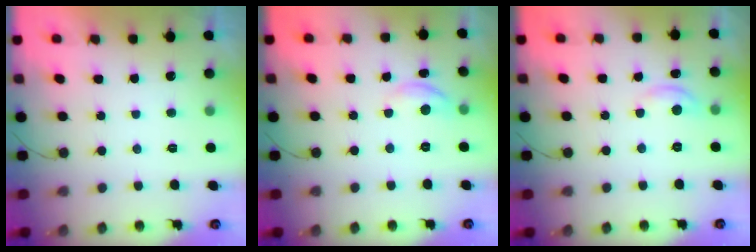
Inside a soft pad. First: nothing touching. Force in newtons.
{"total": 5.4, "press": 5.4, "slide": 0.3}
{"total": 4.3, "press": 4.2, "slide": 0.2}